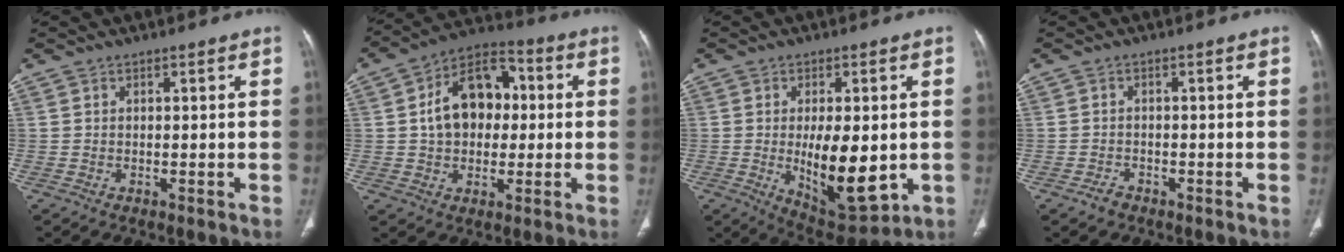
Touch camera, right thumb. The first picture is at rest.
{"total": 14.4, "force": [1.3, 10.1, 10.2], "torque": [-0.131, 0.027, 0.012]}
{"total": 14.3, "force": [-1.8, 6.4, 12.6], "torque": [-0.172, -0.020, -0.010]}
{"total": 1.8, "force": [-1.3, 1.1, 0.6], "torque": [-0.016, 0.008, -0.022]}